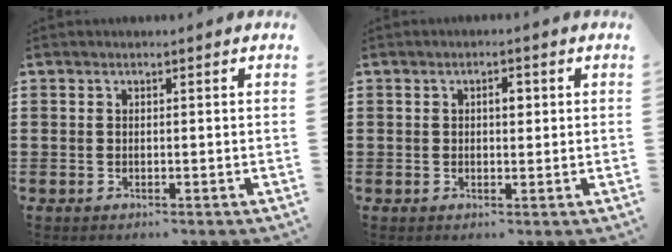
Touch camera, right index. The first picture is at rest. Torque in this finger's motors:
{"motor_torque": [0.51, -0.23, 0.05, 0.05]}